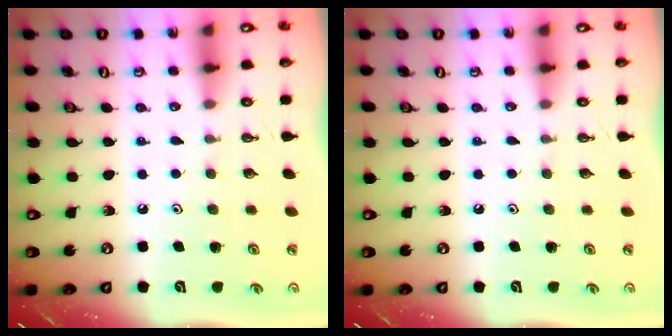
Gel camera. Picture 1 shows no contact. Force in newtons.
{"total": 0.0}